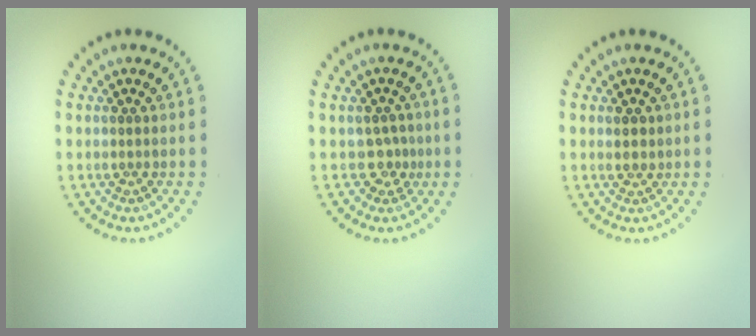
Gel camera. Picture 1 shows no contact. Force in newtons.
{"total": 1.8, "press": 1.4, "slide": 1.2}
{"total": 1.2, "press": 1.1, "slide": 0.4}